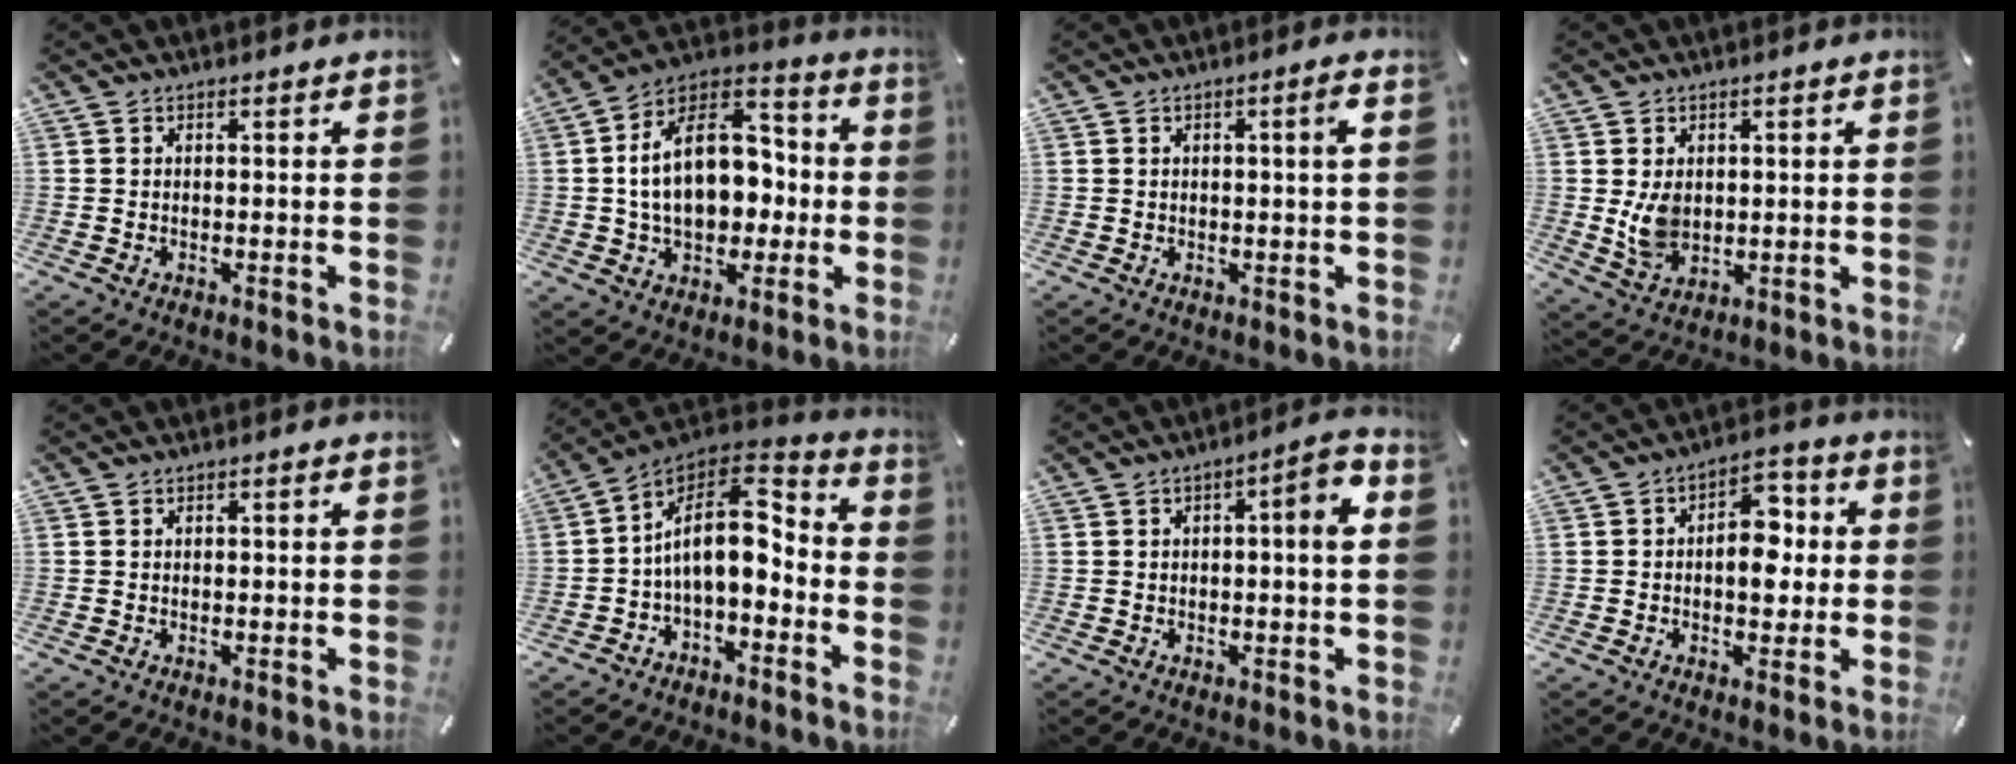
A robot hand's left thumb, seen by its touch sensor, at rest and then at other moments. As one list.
[{"total": 18.9, "force": [0.1, 13.4, 13.4], "torque": [-0.222, 0.002, 0.003]}, {"total": 2.3, "force": [0.5, 0.2, 2.3], "torque": [-0.042, 0.001, 0.007]}, {"total": 6.8, "force": [0.7, 5.2, 4.3], "torque": [-0.085, -0.010, 0.009]}, {"total": 0.6, "force": [0.1, 0.4, 0.5], "torque": [-0.008, 0.002, 0.000]}, {"total": 13.7, "force": [-0.7, 8.5, 10.7], "torque": [-0.188, -0.001, -0.015]}, {"total": 5.0, "force": [0.4, 1.5, 4.8], "torque": [-0.070, 0.004, 0.001]}, {"total": 9.4, "force": [0.0, 6.3, 7.1], "torque": [-0.084, 0.002, -0.005]}]